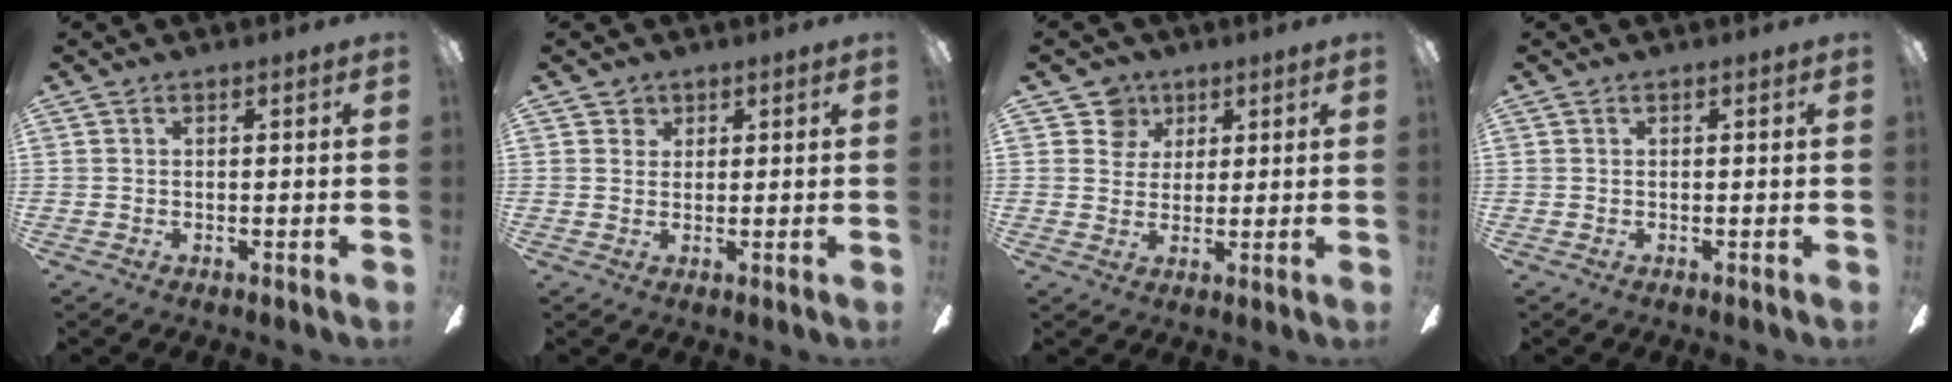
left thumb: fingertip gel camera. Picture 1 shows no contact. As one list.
[{"total": 2.3, "force": [1.3, 1.9, 0.1], "torque": [0.002, 0.003, 0.021]}, {"total": 6.6, "force": [3.5, 5.6, 0.9], "torque": [-0.023, -0.005, 0.065]}, {"total": 0.0}]